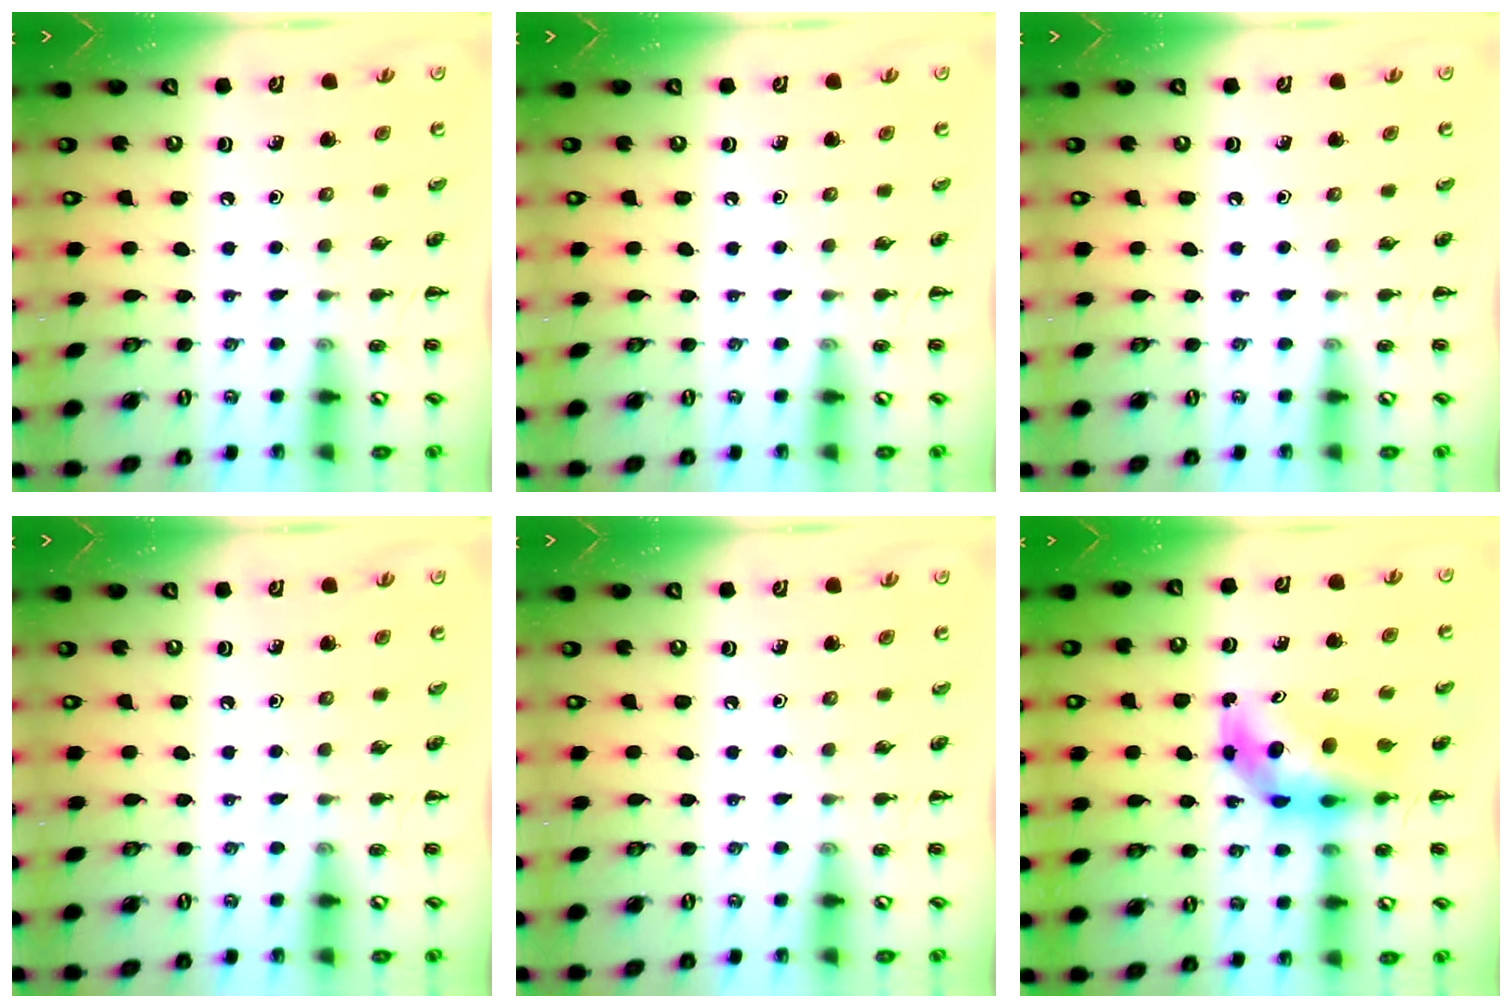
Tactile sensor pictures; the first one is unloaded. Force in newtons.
{"total": 0.0}
{"total": 0.0}
{"total": 0.0}
{"total": 0.0}
{"total": 6.5, "press": 6.2, "slide": 1.9}